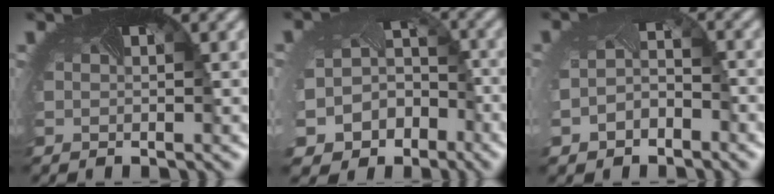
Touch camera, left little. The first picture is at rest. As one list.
[{"total": 10.5, "force": [-6.0, 8.2, 2.8], "torque": [-0.064, -0.059, -0.078]}, {"total": 3.1, "force": [-1.8, 2.1, 1.3], "torque": [-0.046, -0.014, -0.036]}]